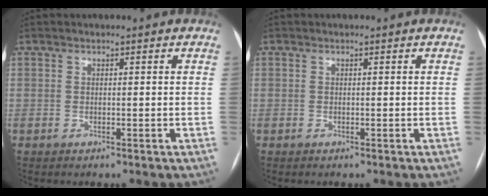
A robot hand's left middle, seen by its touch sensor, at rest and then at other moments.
{"total": 0.0}